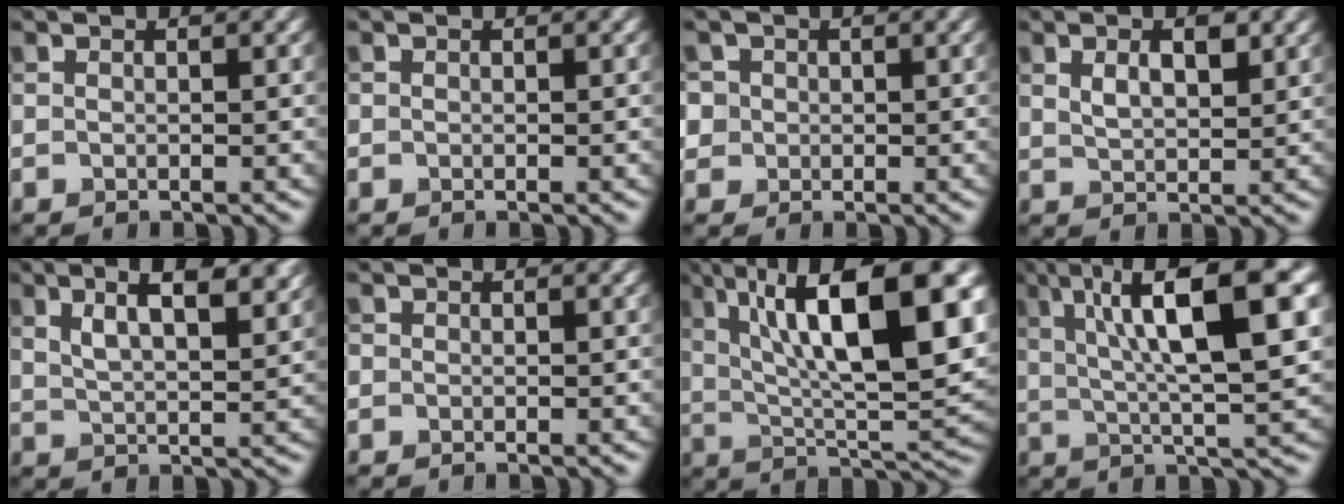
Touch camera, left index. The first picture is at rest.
{"total": 0.0}
{"total": 2.8, "force": [0.9, 2.5, 0.9], "torque": [-0.015, 0.013, 0.013]}
{"total": 3.0, "force": [1.4, 1.2, 2.4], "torque": [-0.047, 0.000, 0.029]}
{"total": 7.8, "force": [4.3, 3.0, 5.8], "torque": [-0.081, 0.017, 0.058]}
{"total": 0.0}
{"total": 14.6, "force": [5.0, 4.2, 13.0], "torque": [-0.197, 0.004, 0.078]}
{"total": 12.1, "force": [4.1, 2.4, 11.1], "torque": [-0.165, 0.017, 0.064]}